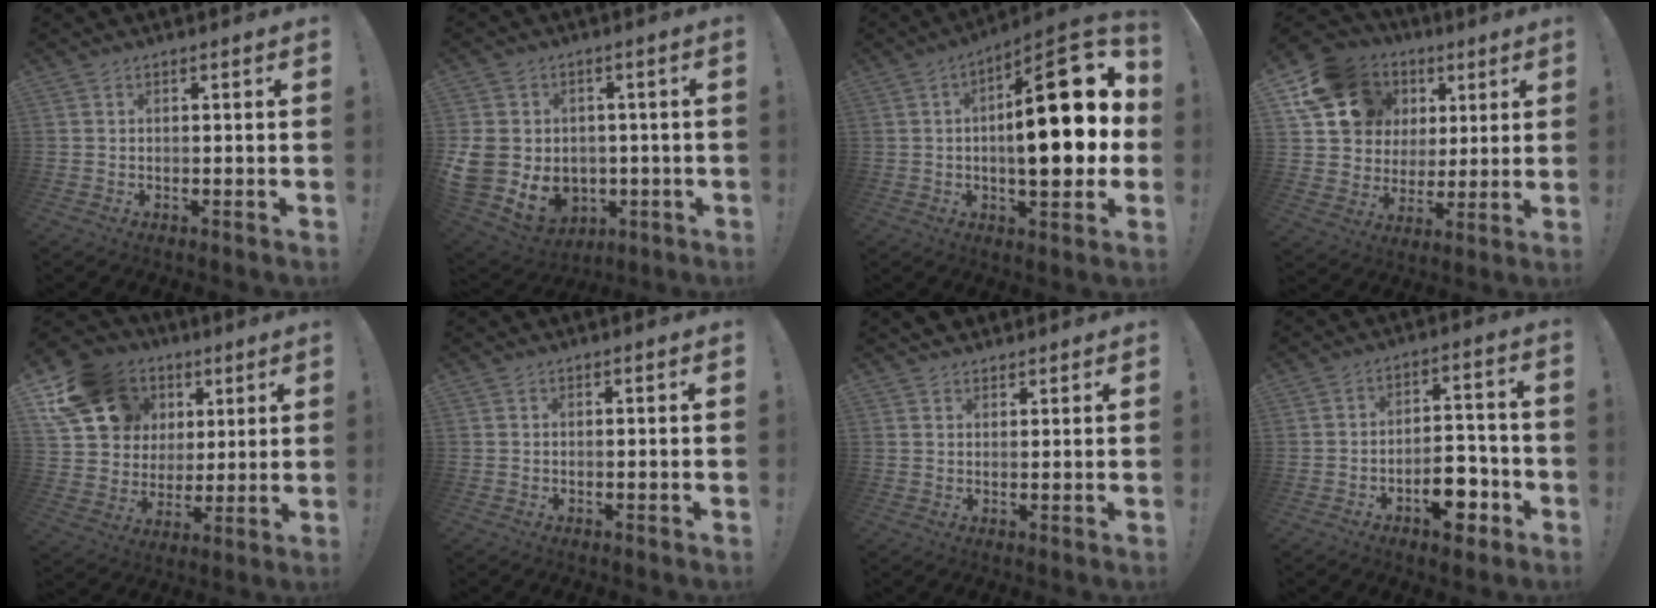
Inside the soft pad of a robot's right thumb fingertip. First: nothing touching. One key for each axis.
{"total": 13.3, "fx": -1.7, "fy": 11.5, "fz": 6.5, "tx": -0.135, "ty": 0.000, "tz": -0.015}
{"total": 23.3, "fx": 1.6, "fy": 8.7, "fz": 21.6, "tx": -0.300, "ty": -0.008, "tz": 0.020}
{"total": 16.8, "fx": 7.9, "fy": 13.5, "fz": 6.1, "tx": -0.089, "ty": -0.042, "tz": 0.173}
{"total": 18.7, "fx": 8.7, "fy": 14.9, "fz": 7.2, "tx": -0.116, "ty": -0.038, "tz": 0.194}
{"total": 0.0}
{"total": 2.7, "fx": 2.3, "fy": 1.4, "fz": 0.3, "tx": 0.006, "ty": -0.014, "tz": 0.041}
{"total": 10.7, "fx": -5.4, "fy": 5.9, "fz": 7.0, "tx": -0.076, "ty": 0.048, "tz": -0.086}